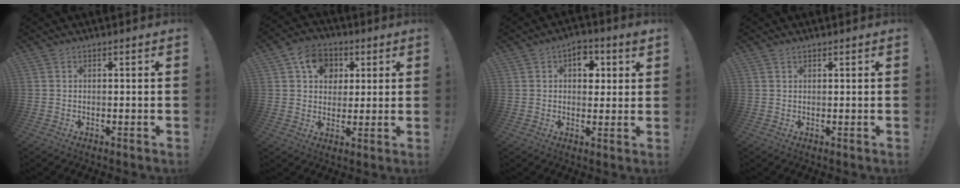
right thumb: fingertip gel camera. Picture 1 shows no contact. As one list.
[{"total": 11.1, "force": [4.1, 9.1, 5.0], "torque": [-0.078, -0.005, 0.081]}, {"total": 6.9, "force": [2.2, 4.9, 4.2], "torque": [-0.035, -0.007, 0.032]}, {"total": 0.8, "force": [0.7, 0.4, 0.3], "torque": [0.000, -0.002, 0.012]}]